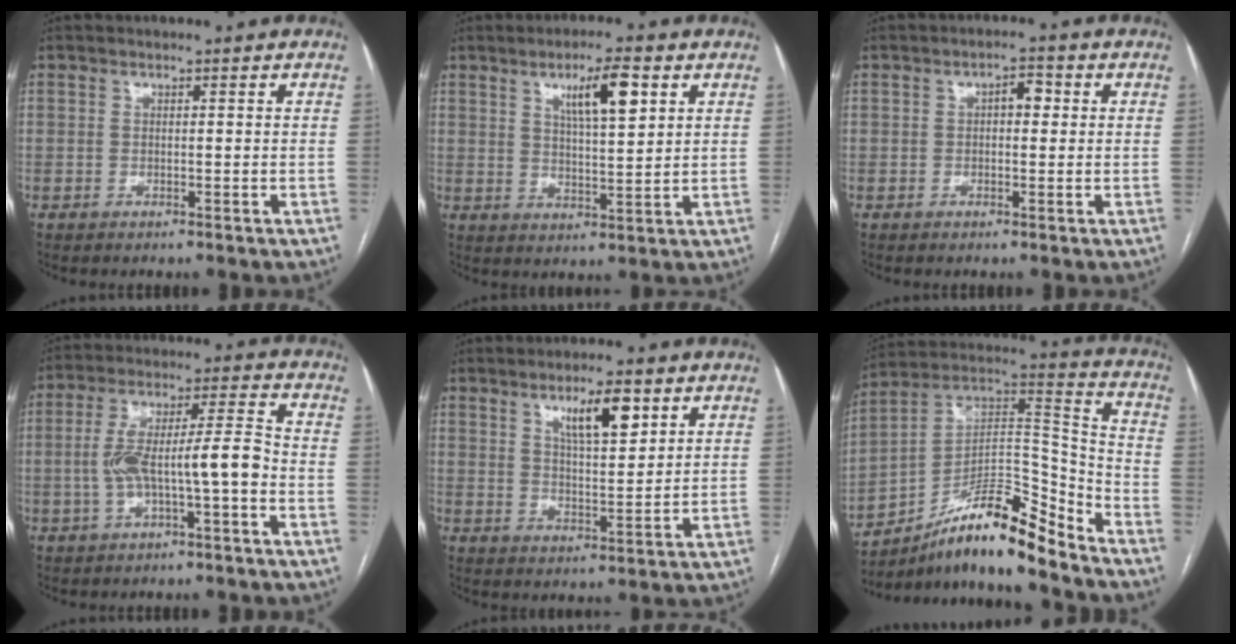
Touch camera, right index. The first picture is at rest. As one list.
[{"total": 7.9, "force": [3.7, 1.4, 6.8], "torque": [-0.118, 0.004, 0.063]}, {"total": 2.8, "force": [0.4, 1.4, 2.4], "torque": [-0.035, 0.014, 0.004]}, {"total": 9.9, "force": [-2.5, 1.2, 9.5], "torque": [-0.180, 0.031, -0.039]}, {"total": 7.6, "force": [4.0, 1.8, 6.1], "torque": [-0.105, -0.001, 0.071]}, {"total": 16.9, "force": [-13.1, 2.3, 10.4], "torque": [-0.171, 0.040, -0.222]}]